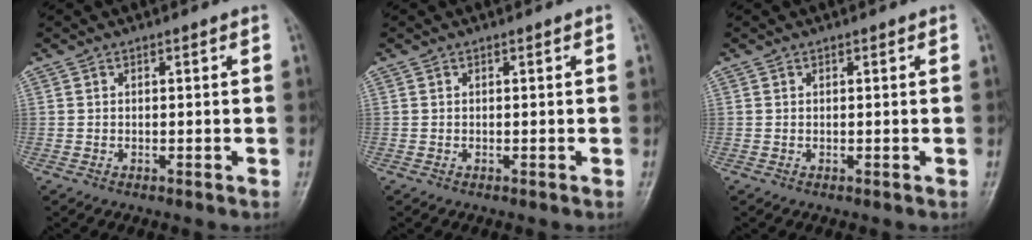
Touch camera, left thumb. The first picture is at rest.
{"total": 0.0}
{"total": 0.0}